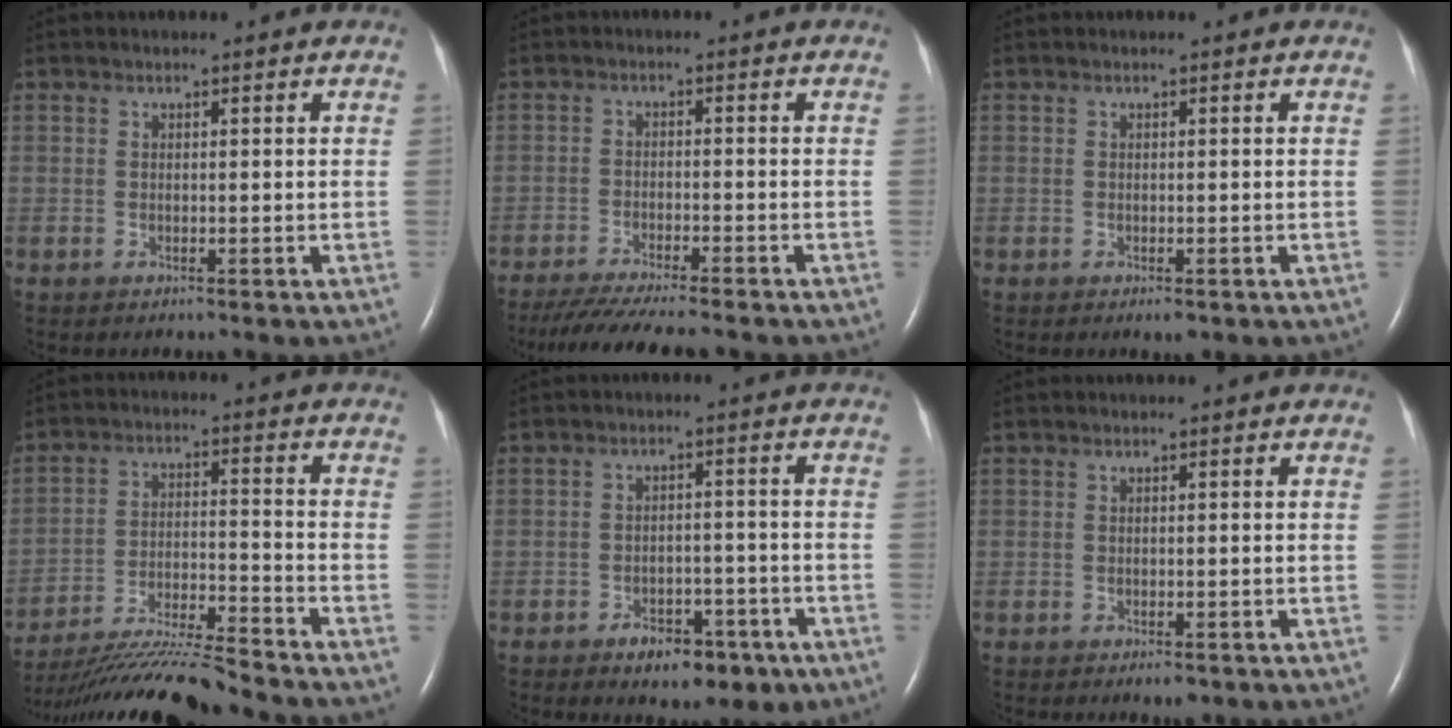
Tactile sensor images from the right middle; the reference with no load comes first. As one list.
[{"total": 11.9, "force": [-10.3, 0.2, 5.8], "torque": [-0.079, -0.027, -0.158]}, {"total": 0.9, "force": [-0.4, 0.3, 0.7], "torque": [-0.008, -0.003, -0.003]}, {"total": 14.2, "force": [-13.3, -1.7, 4.6], "torque": [-0.076, -0.007, -0.230]}, {"total": 7.2, "force": [-4.4, 3.7, 4.3], "torque": [-0.056, 0.008, -0.060]}, {"total": 1.1, "force": [-0.6, 0.4, 0.9], "torque": [-0.010, -0.003, -0.004]}]